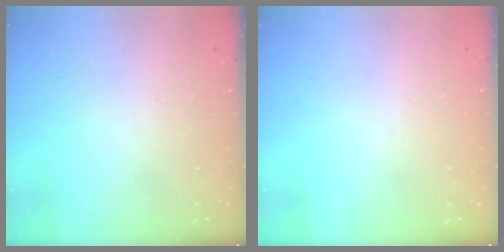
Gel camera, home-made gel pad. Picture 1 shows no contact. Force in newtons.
{"total": 0.0}